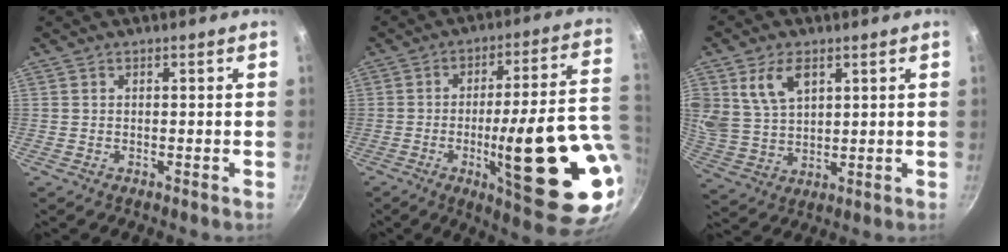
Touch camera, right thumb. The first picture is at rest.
{"total": 24.5, "force": [-4.5, 5.2, 23.5], "torque": [-0.305, -0.002, -0.052]}
{"total": 9.2, "force": [4.2, 5.8, 5.8], "torque": [-0.096, -0.020, 0.091]}